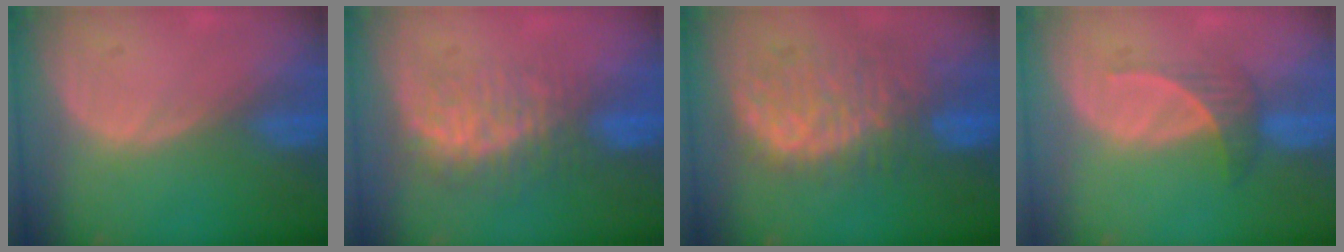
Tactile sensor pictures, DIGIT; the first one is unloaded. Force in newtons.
{"total": 8.1, "press": 7.4, "slide": 3.2}
{"total": 10.3, "press": 9.4, "slide": 4.3}
{"total": 3.2, "press": 3.1, "slide": 0.9}